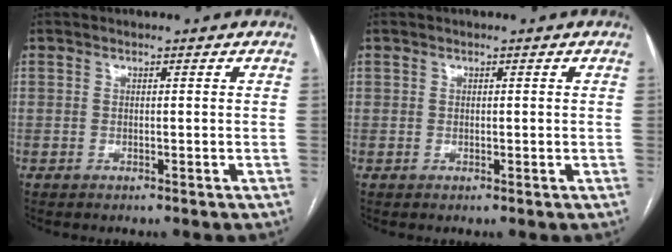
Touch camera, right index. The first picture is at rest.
{"total": 0.6, "force": [0.2, 0.5, 0.3], "torque": [0.001, 0.000, 0.001]}